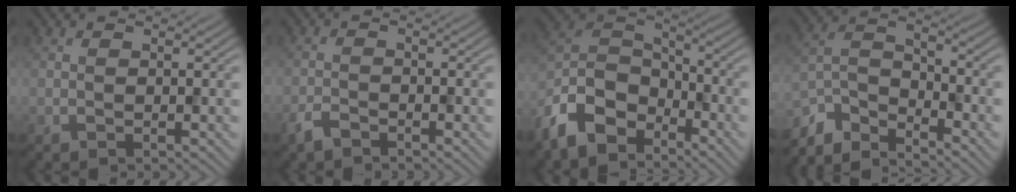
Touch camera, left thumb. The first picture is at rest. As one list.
[{"total": 2.3, "force": [-1.9, 0.7, 1.0], "torque": [-0.025, -0.002, -0.046]}, {"total": 10.5, "force": [-7.2, 5.5, 5.3], "torque": [-0.122, -0.009, -0.164]}, {"total": 7.4, "force": [-6.5, 1.8, 3.0], "torque": [-0.065, 0.000, -0.145]}]